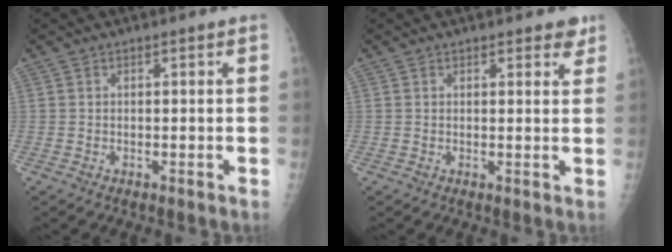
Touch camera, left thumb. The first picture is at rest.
{"total": 3.0, "force": [2.2, 1.3, 1.6], "torque": [0.005, -0.010, 0.023]}